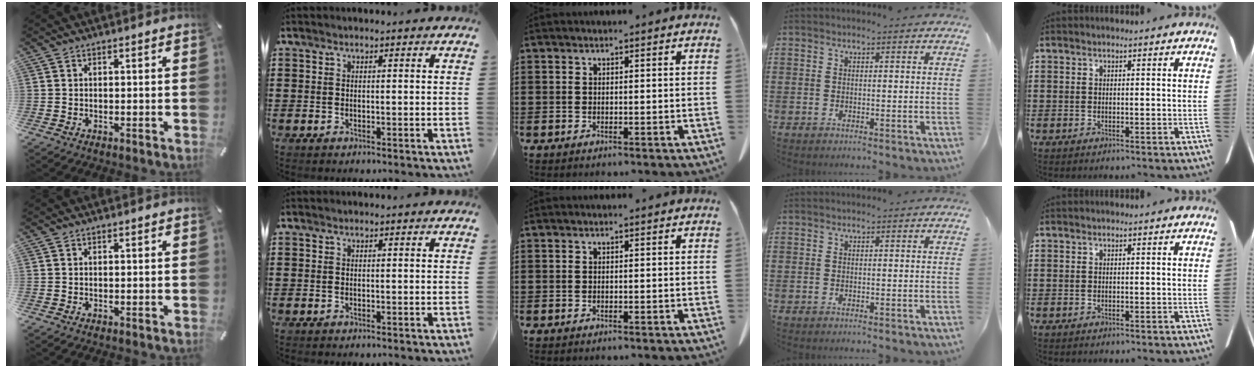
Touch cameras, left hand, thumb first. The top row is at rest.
{}